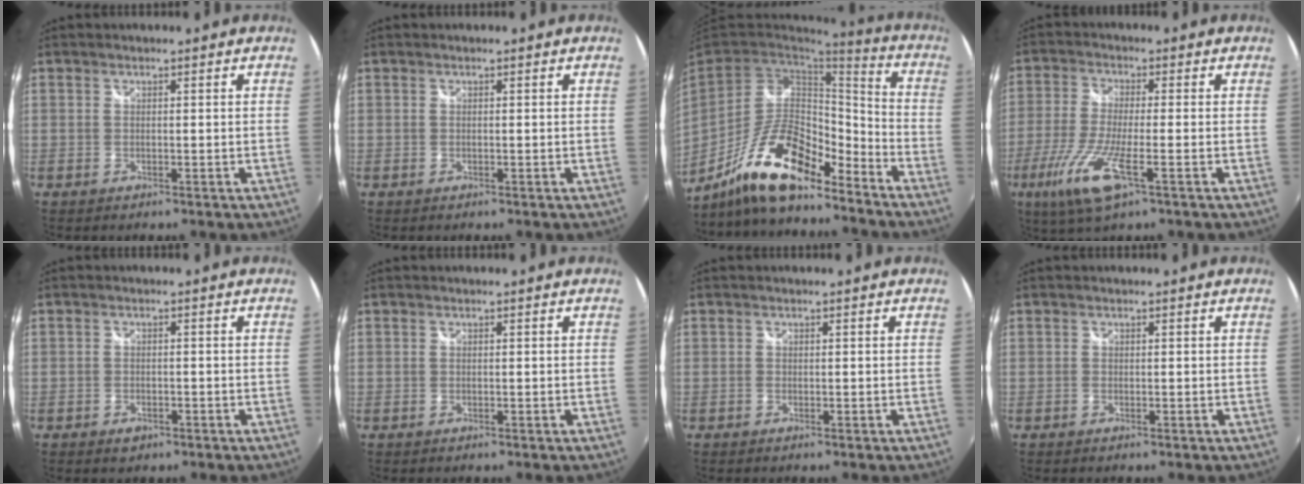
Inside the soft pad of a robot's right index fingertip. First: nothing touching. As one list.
[{"total": 0.0}, {"total": 17.1, "force": [-12.6, 5.0, 10.4], "torque": [-0.213, -0.009, -0.234]}, {"total": 10.9, "force": [-4.9, 1.7, 9.5], "torque": [-0.212, -0.025, -0.094]}, {"total": 2.2, "force": [-1.3, 1.5, 0.9], "torque": [-0.019, -0.003, -0.021]}, {"total": 0.0}, {"total": 0.0}, {"total": 0.0}]